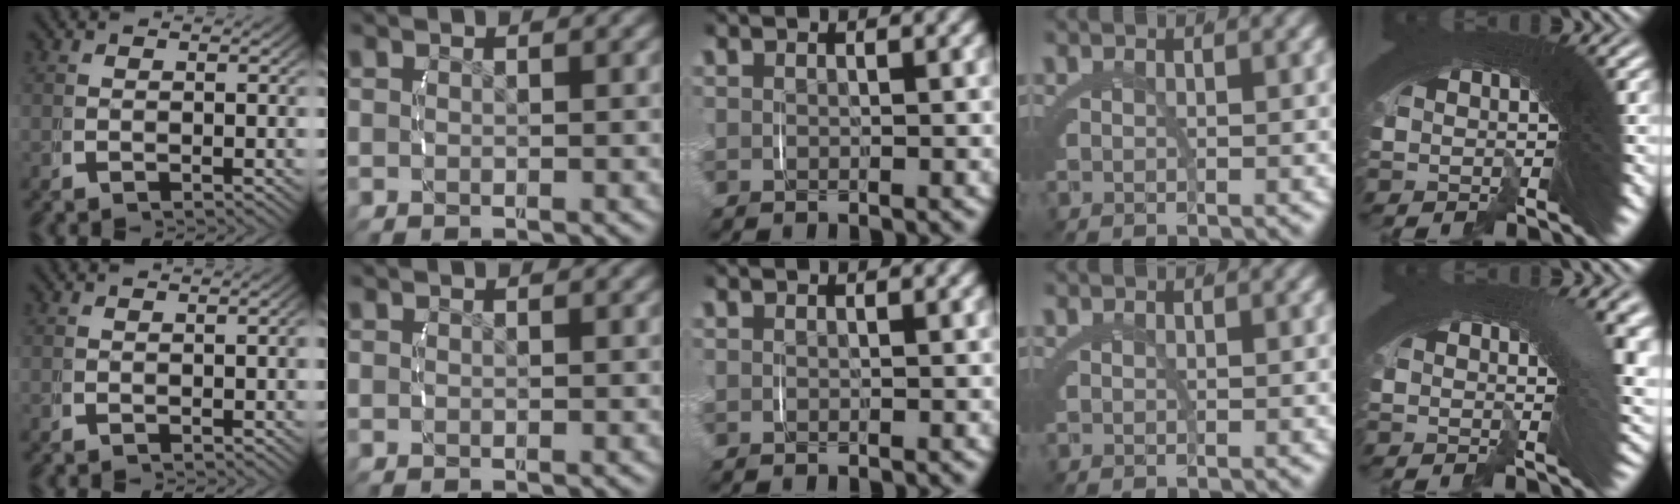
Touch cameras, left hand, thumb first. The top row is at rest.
{"thumb": {"total": 0.8, "force": [-0.2, 0.3, 0.7], "torque": [-0.004, 0.000, -0.002]}, "little": {"total": 4.3, "force": [0.4, 1.9, 3.9], "torque": [-0.023, 0.014, -0.003]}}